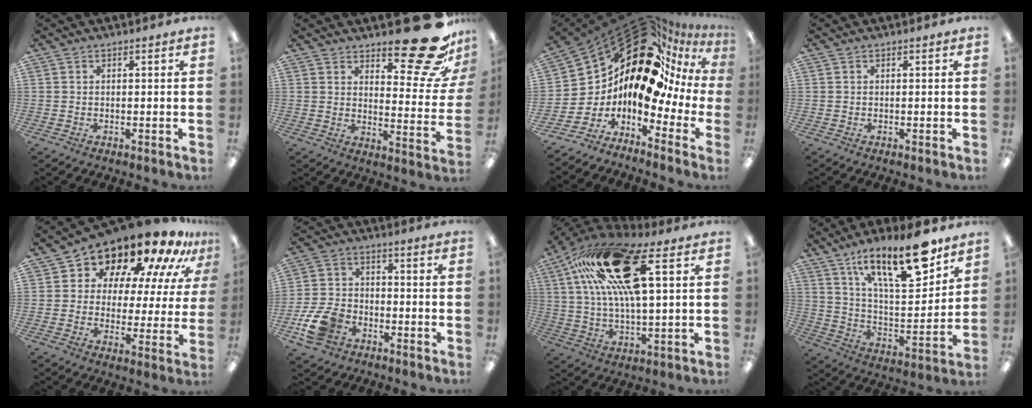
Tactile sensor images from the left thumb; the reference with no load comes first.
{"total": 20.1, "force": [14.2, 7.1, 12.3], "torque": [-0.146, -0.101, 0.234]}
{"total": 17.2, "force": [10.6, 9.1, 10.0], "torque": [-0.172, -0.125, 0.177]}
{"total": 0.0}
{"total": 15.5, "force": [13.1, 5.5, 6.1], "torque": [-0.108, -0.116, 0.217]}
{"total": 10.1, "force": [-4.9, 6.9, 5.5], "torque": [-0.122, 0.026, -0.089]}
{"total": 24.8, "force": [11.1, 9.7, 20.0], "torque": [-0.360, -0.018, 0.179]}
{"total": 21.6, "force": [14.2, 6.9, 14.8], "torque": [-0.234, -0.078, 0.233]}